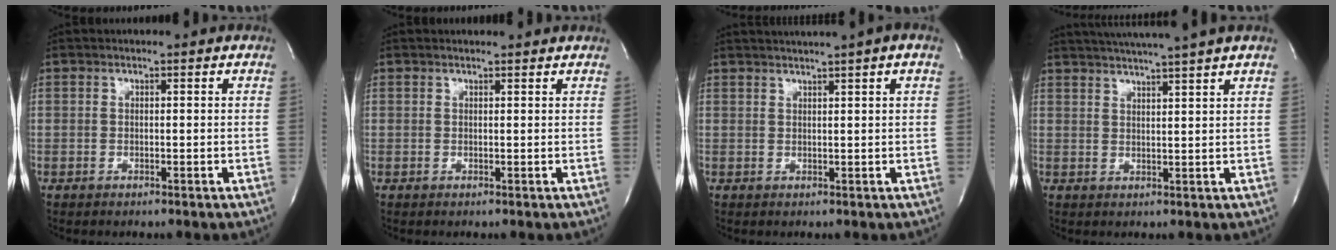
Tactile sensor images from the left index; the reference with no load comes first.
{"total": 2.9, "force": [2.9, 0.2, 0.5], "torque": [-0.012, 0.011, 0.031]}
{"total": 5.7, "force": [4.3, -0.8, 3.7], "torque": [-0.059, 0.026, 0.058]}
{"total": 10.7, "force": [9.3, -1.6, 5.1], "torque": [-0.086, 0.009, 0.126]}